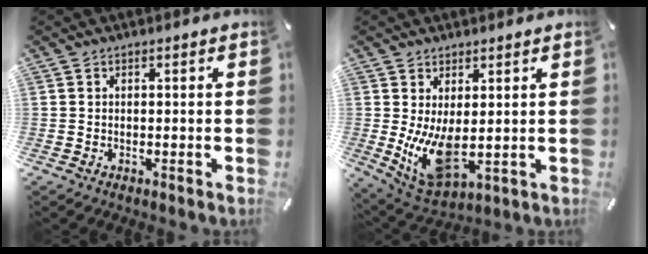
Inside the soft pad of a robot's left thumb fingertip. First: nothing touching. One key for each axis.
{"total": 10.3, "fx": 0.7, "fy": 5.2, "fz": 8.9, "tx": -0.181, "ty": -0.029, "tz": 0.021}